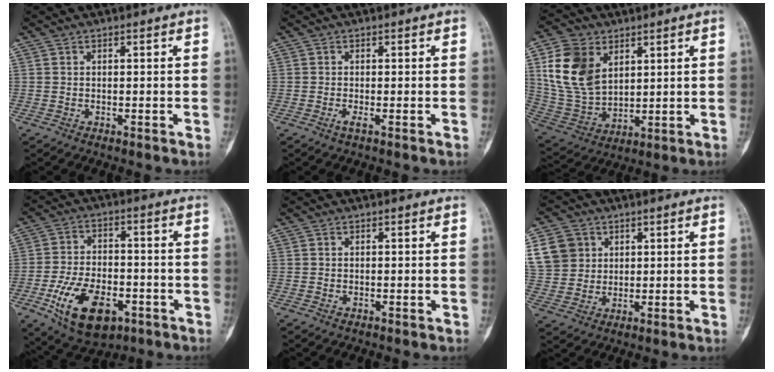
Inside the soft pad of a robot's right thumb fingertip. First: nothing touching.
{"total": 1.0, "force": [-0.5, 0.0, 0.9], "torque": [-0.025, -0.004, -0.012]}
{"total": 14.2, "force": [5.0, 9.7, 9.1], "torque": [-0.161, -0.017, 0.109]}
{"total": 15.5, "force": [-6.4, 8.8, 11.0], "torque": [-0.174, 0.019, -0.096]}
{"total": 0.5, "force": [-0.1, 0.4, 0.3], "torque": [-0.005, 0.001, 0.000]}
{"total": 11.0, "force": [3.9, 9.4, 4.1], "torque": [-0.072, 0.004, 0.082]}